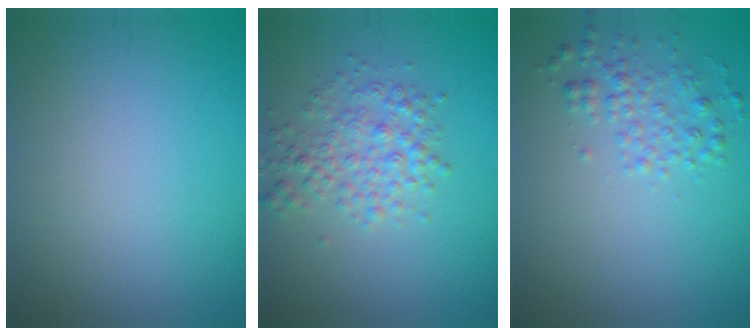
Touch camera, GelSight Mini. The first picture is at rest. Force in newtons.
{"total": 3.3, "press": 3.3, "slide": 0.1}
{"total": 2.2, "press": 2.2, "slide": 0.1}